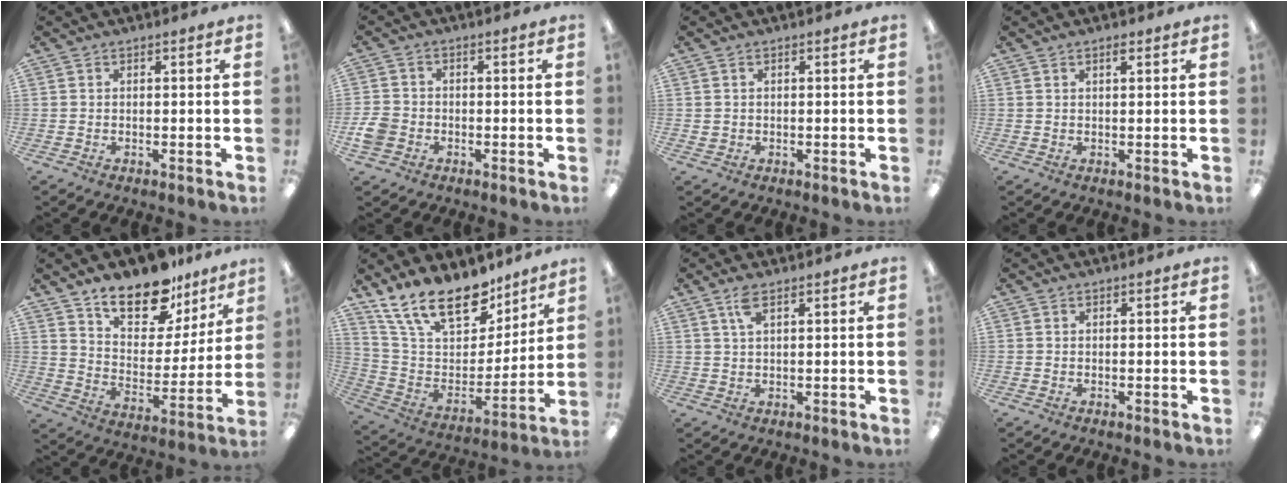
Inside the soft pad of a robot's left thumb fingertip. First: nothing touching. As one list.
[{"total": 4.6, "force": [-1.7, 3.7, 2.1], "torque": [-0.044, 0.010, -0.032]}, {"total": 0.9, "force": [0.3, 0.9, 0.1], "torque": [-0.002, 0.006, 0.004]}, {"total": 1.2, "force": [0.9, 0.4, 0.8], "torque": [-0.009, -0.002, 0.014]}, {"total": 15.8, "force": [12.2, 7.3, 7.0], "torque": [-0.109, -0.086, 0.218]}, {"total": 20.9, "force": [15.1, 9.6, 10.8], "torque": [-0.205, -0.091, 0.277]}, {"total": 3.8, "force": [2.3, 1.2, 2.8], "torque": [-0.063, 0.005, 0.039]}, {"total": 0.0}]